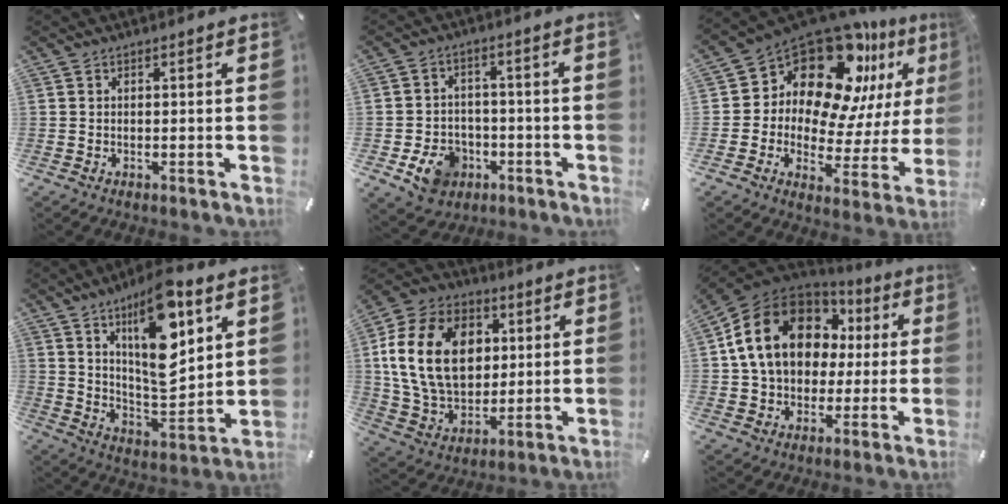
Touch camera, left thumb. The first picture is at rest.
{"total": 9.5, "force": [-3.9, 7.6, 4.0], "torque": [-0.080, 0.027, -0.071]}
{"total": 16.8, "force": [11.3, 9.7, 7.8], "torque": [-0.129, -0.111, 0.192]}
{"total": 18.4, "force": [9.4, 7.5, 14.0], "torque": [-0.232, -0.049, 0.152]}
{"total": 19.9, "force": [3.7, 15.1, 12.5], "torque": [-0.263, 0.001, 0.067]}
{"total": 18.8, "force": [4.7, 14.9, 10.4], "torque": [-0.221, -0.007, 0.087]}